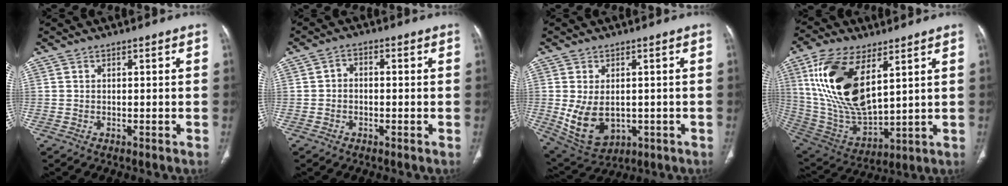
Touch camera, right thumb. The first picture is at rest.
{"total": 2.3, "force": [-0.4, 1.8, 1.3], "torque": [-0.013, 0.010, -0.015]}
{"total": 9.8, "force": [-0.9, 6.6, 7.1], "torque": [-0.117, -0.007, 0.011]}
{"total": 20.2, "force": [7.7, 9.4, 16.2], "torque": [-0.312, -0.030, 0.158]}